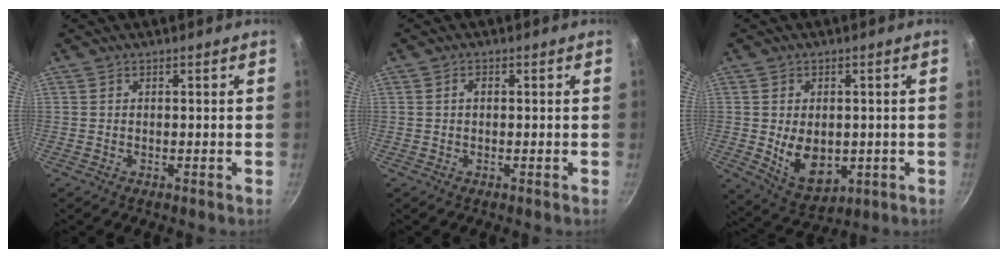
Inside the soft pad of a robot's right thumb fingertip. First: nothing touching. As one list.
[{"total": 1.1, "force": [0.1, 0.7, 0.8], "torque": [-0.012, 0.006, 0.000]}, {"total": 9.6, "force": [-0.7, 6.6, 6.9], "torque": [-0.091, -0.014, 0.010]}]